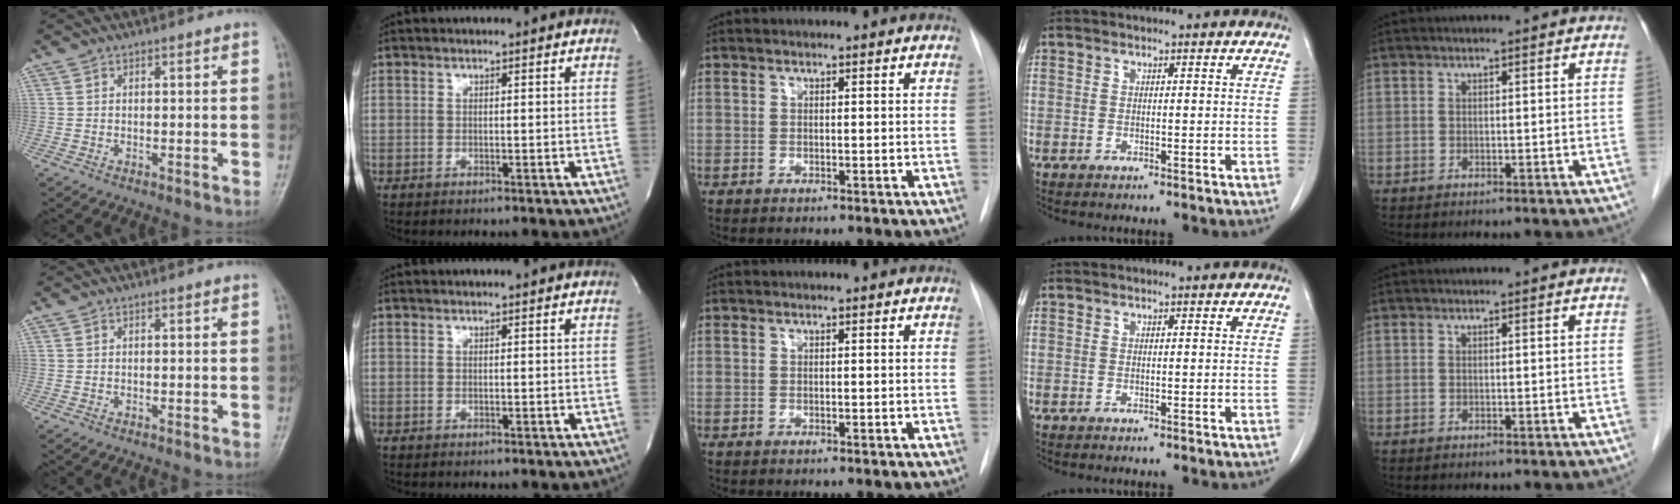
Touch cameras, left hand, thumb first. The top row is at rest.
{}